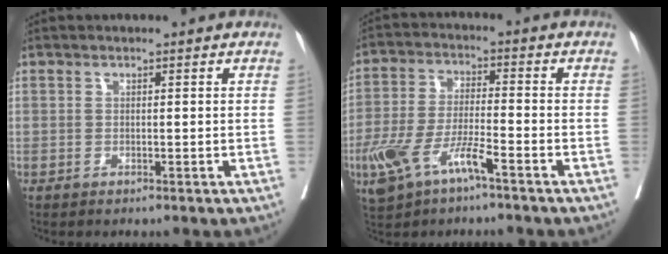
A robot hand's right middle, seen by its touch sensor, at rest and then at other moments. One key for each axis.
{"total": 9.5, "fx": -5.0, "fy": 2.5, "fz": 7.7, "tx": -0.170, "ty": 0.000, "tz": -0.092}